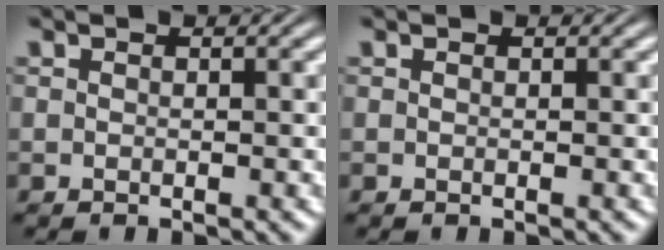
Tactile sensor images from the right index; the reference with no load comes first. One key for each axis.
{"total": 0.0}